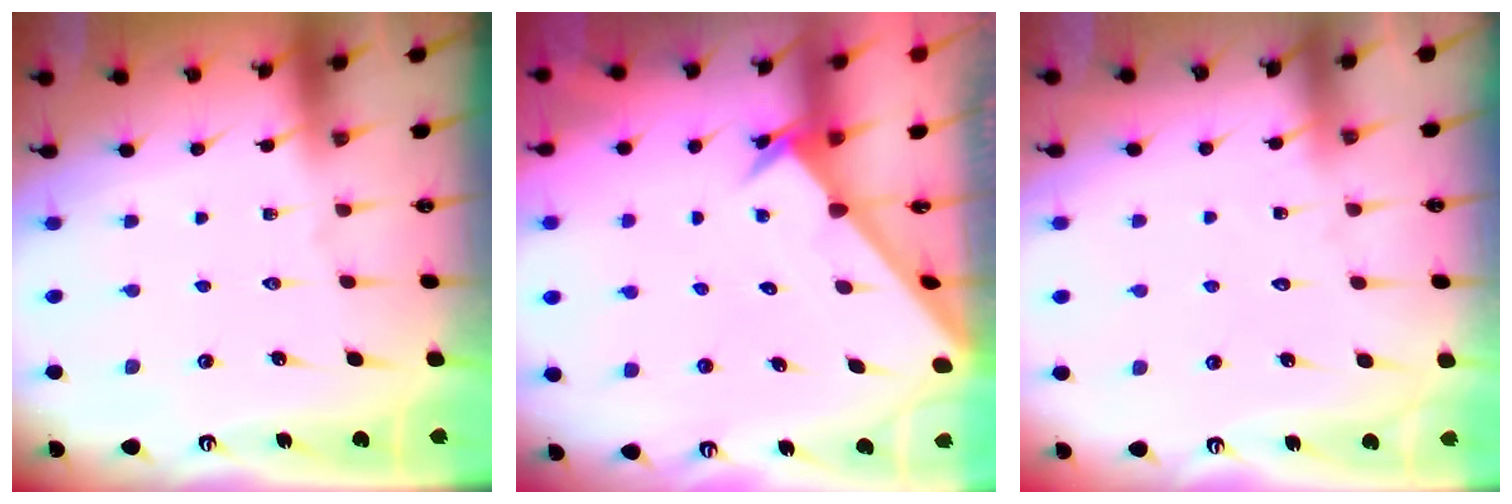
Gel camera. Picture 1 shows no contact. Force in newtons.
{"total": 2.5, "press": 2.5, "slide": 0.2}
{"total": 5.6, "press": 5.6, "slide": 0.6}